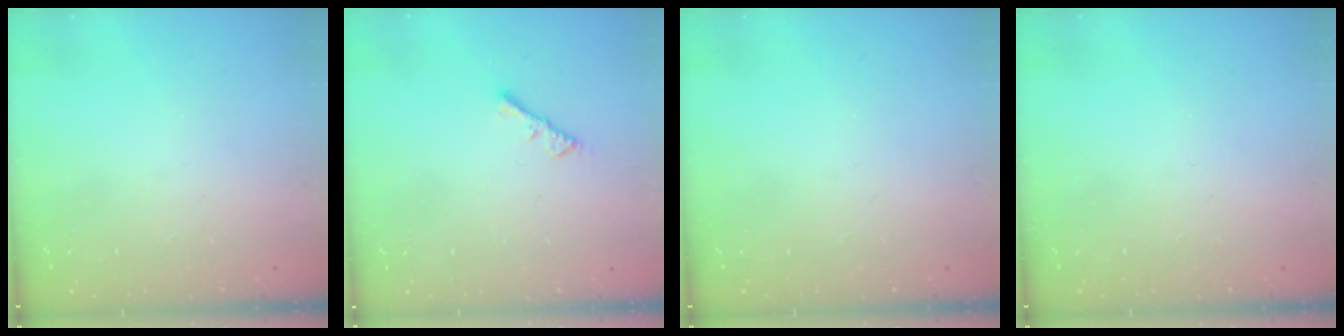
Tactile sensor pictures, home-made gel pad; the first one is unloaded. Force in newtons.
{"total": 2.3, "press": 2.2, "slide": 0.4}
{"total": 0.0}
{"total": 0.0}